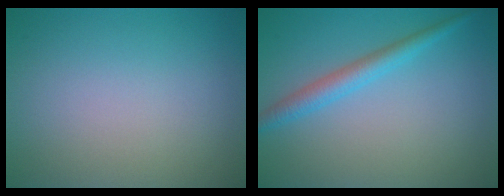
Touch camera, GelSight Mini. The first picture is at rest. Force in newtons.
{"total": 2.6, "press": 2.6, "slide": 0.0}